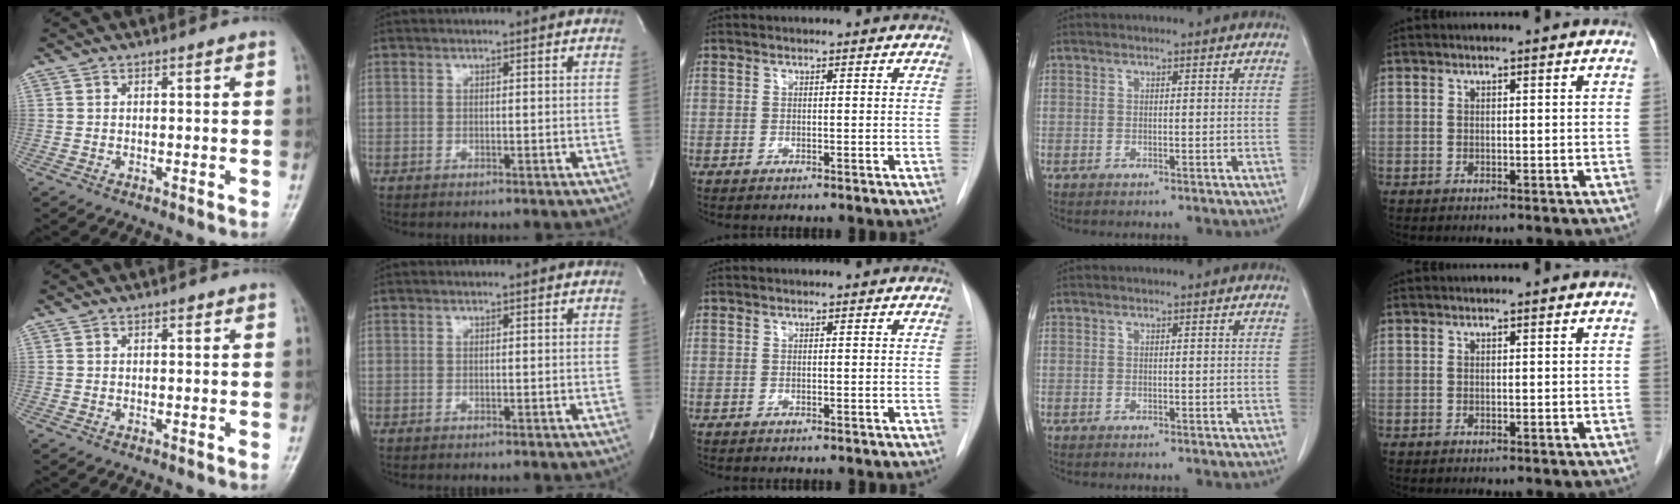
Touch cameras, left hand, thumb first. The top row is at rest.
{"thumb": {"total": 0.6, "force": [0.3, 0.3, 0.4], "torque": [-0.002, 0.001, 0.001]}}